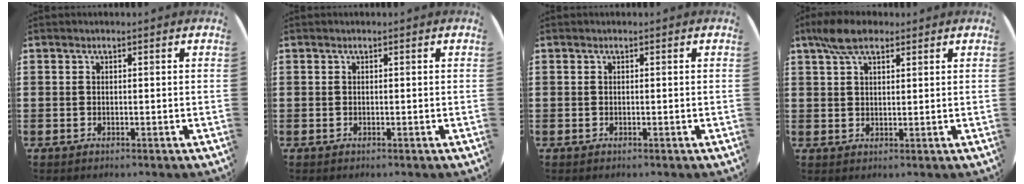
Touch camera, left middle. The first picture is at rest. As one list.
[{"total": 0.0}, {"total": 0.0}, {"total": 5.5, "force": [4.0, 2.5, 2.8], "torque": [-0.057, 0.001, 0.073]}]